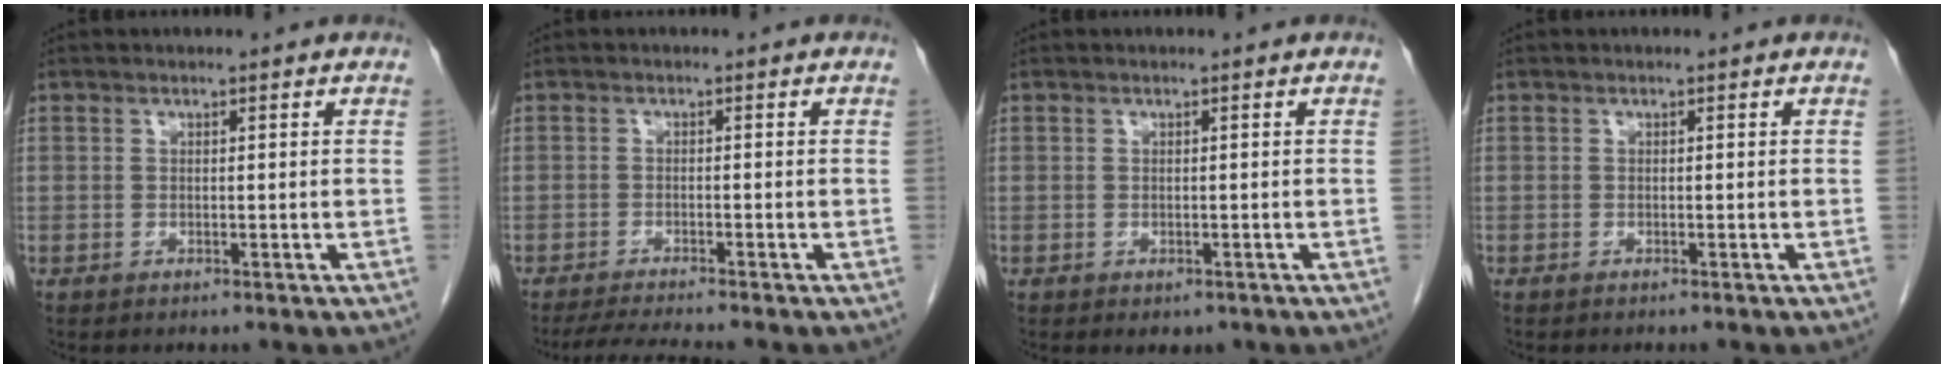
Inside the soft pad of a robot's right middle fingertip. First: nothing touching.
{"total": 4.7, "force": [-4.2, -0.8, 1.9], "torque": [-0.034, -0.019, -0.073]}
{"total": 1.4, "force": [-0.8, 0.9, 0.7], "torque": [-0.006, -0.001, -0.002]}
{"total": 0.9, "force": [-0.8, 0.1, 0.4], "torque": [-0.007, -0.002, -0.011]}